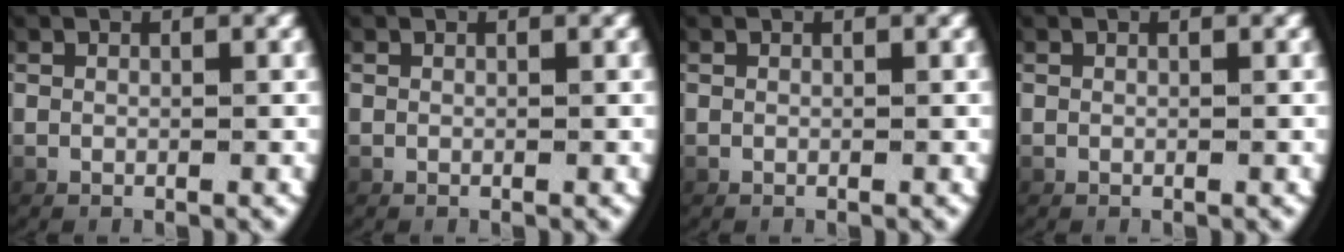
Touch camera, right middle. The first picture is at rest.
{"total": 0.0}
{"total": 0.0}
{"total": 0.0}